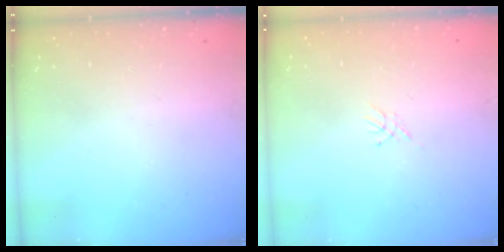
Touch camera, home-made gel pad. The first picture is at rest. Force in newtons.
{"total": 2.3, "press": 2.2, "slide": 0.3}